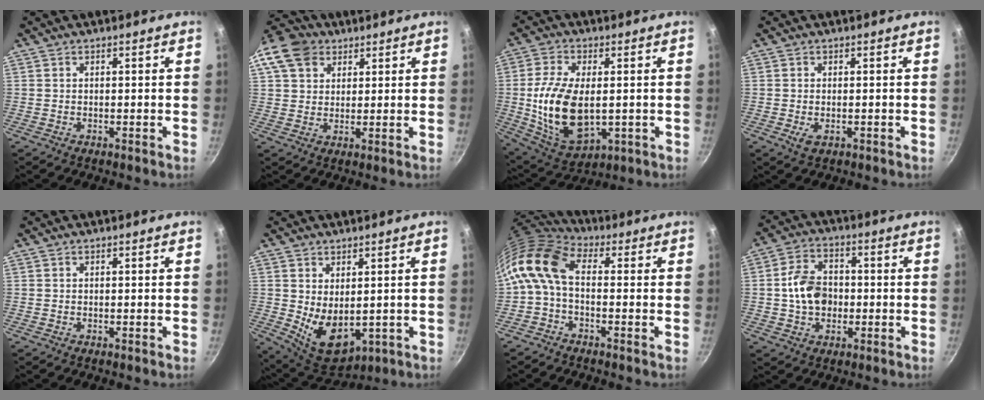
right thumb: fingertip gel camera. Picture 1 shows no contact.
{"total": 13.1, "force": [6.0, 10.1, 5.9], "torque": [-0.109, 0.019, 0.103]}
{"total": 16.3, "force": [-0.5, 9.0, 13.5], "torque": [-0.250, -0.004, 0.007]}
{"total": 2.3, "force": [-0.7, 1.3, 1.8], "torque": [-0.035, -0.005, -0.010]}
{"total": 0.0}
{"total": 9.4, "force": [0.4, 5.8, 7.4], "torque": [-0.097, -0.026, 0.031]}
{"total": 11.0, "force": [-0.4, 6.5, 8.9], "torque": [-0.190, 0.026, -0.026]}
{"total": 9.2, "force": [-0.7, 6.9, 6.0], "torque": [-0.089, 0.020, -0.019]}